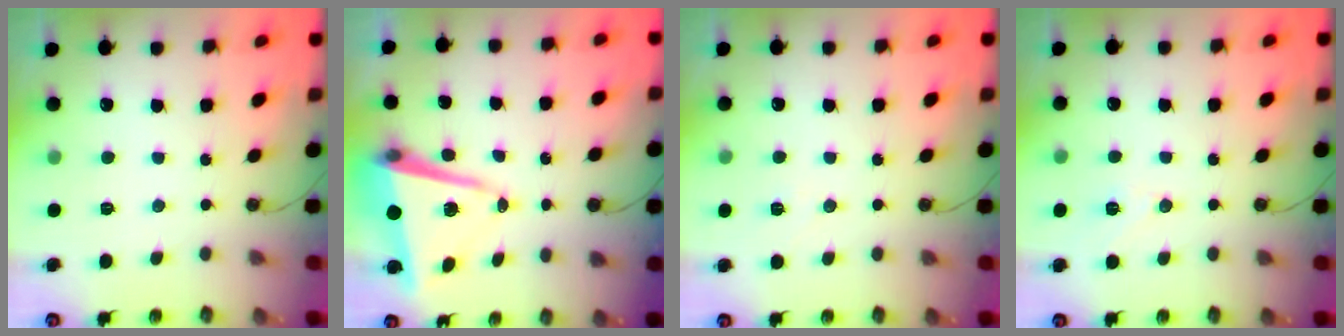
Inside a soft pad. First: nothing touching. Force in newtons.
{"total": 9.8, "press": 9.6, "slide": 1.6}
{"total": 6.7, "press": 5.0, "slide": 4.4}
{"total": 7.2, "press": 6.2, "slide": 3.7}